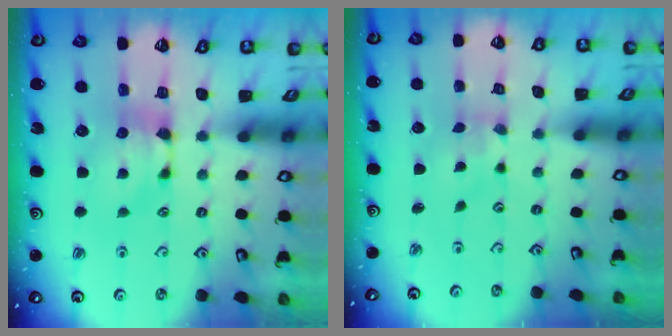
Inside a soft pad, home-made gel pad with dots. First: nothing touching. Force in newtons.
{"total": 2.4, "press": 2.4, "slide": 0.7}